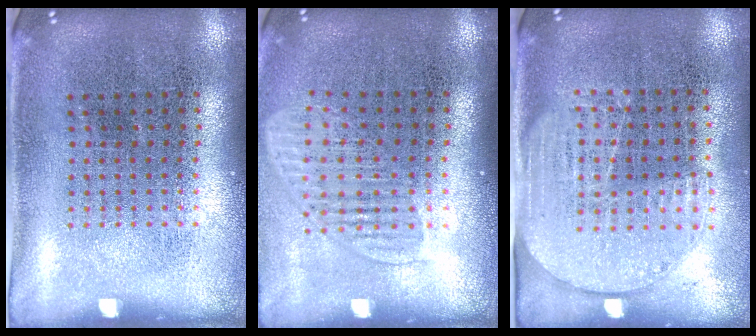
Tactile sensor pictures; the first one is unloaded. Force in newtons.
{"total": 1.6, "press": 1.4, "slide": 0.8}
{"total": 1.6, "press": 1.4, "slide": 0.8}